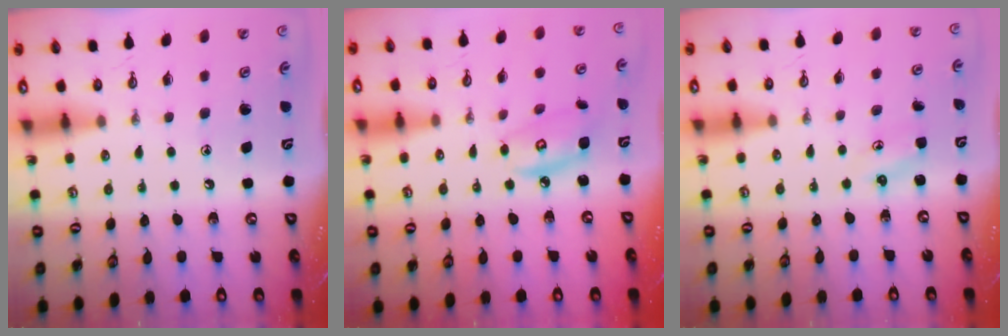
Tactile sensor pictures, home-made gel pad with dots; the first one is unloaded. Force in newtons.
{"total": 6.0, "press": 6.0, "slide": 0.4}
{"total": 2.5, "press": 2.5, "slide": 0.3}